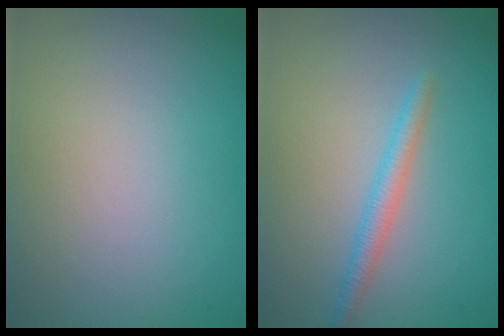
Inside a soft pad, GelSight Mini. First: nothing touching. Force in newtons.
{"total": 1.8, "press": 1.8, "slide": 0.0}